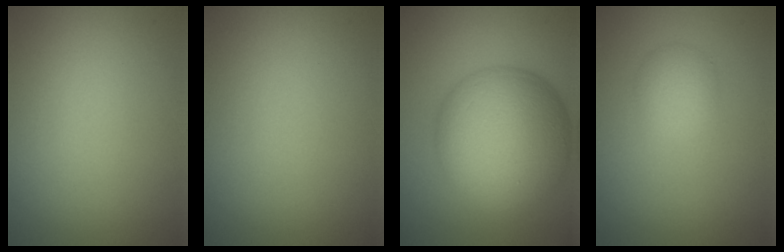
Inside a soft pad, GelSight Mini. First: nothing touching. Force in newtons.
{"total": 0.0}
{"total": 11.7, "press": 11.7, "slide": 0.1}
{"total": 2.0, "press": 2.0, "slide": 0.0}